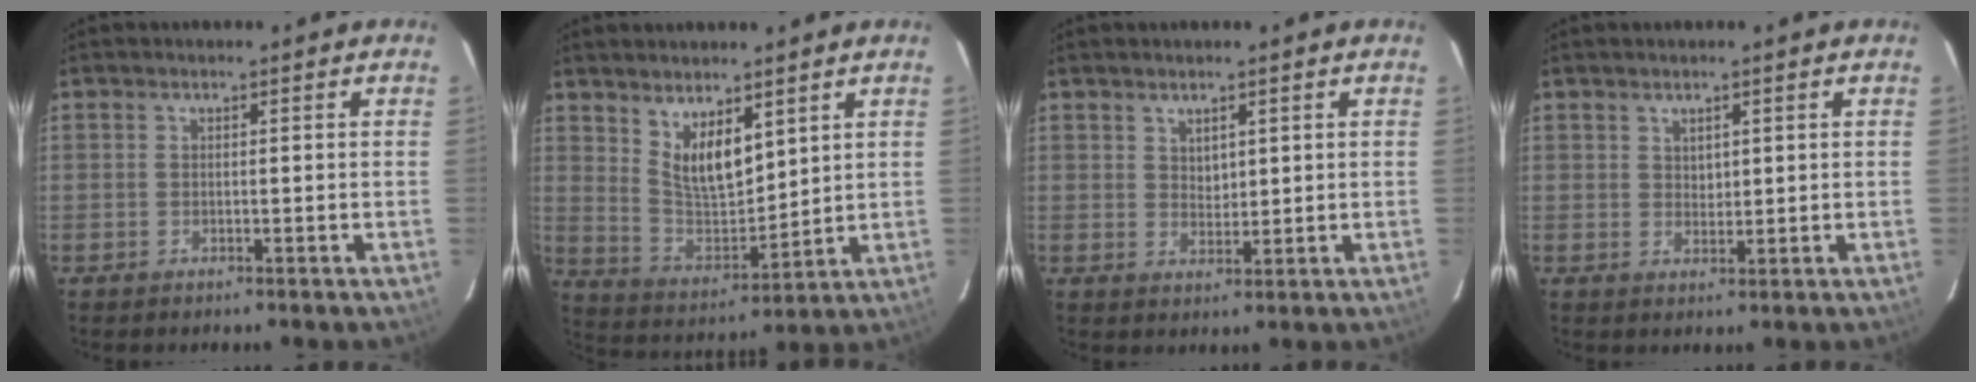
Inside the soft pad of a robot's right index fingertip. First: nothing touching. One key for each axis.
{"total": 9.6, "fx": 5.3, "fy": 4.3, "fz": 6.7, "tx": -0.115, "ty": -0.008, "tz": 0.114}
{"total": 2.5, "fx": 1.6, "fy": 1.6, "fz": 1.1, "tx": -0.014, "ty": 0.000, "tz": 0.031}
{"total": 1.9, "fx": 1.3, "fy": 1.3, "fz": 0.8, "tx": -0.009, "ty": 0.002, "tz": 0.025}